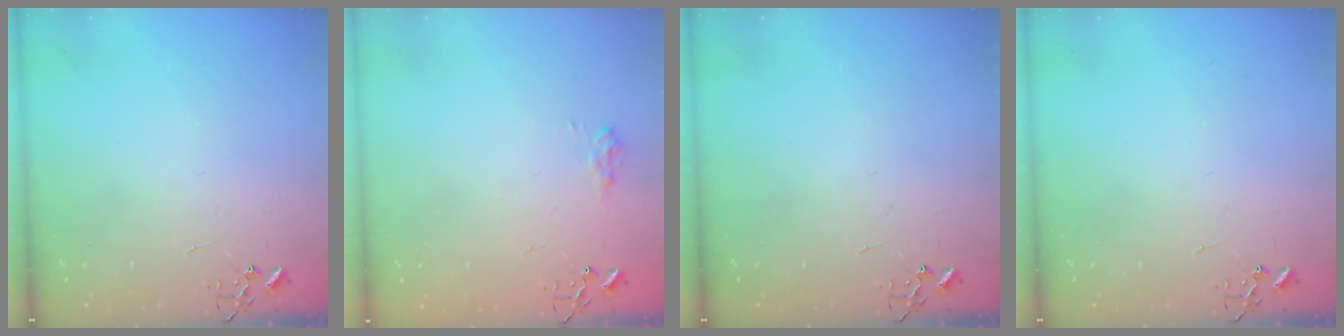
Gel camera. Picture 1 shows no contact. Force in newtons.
{"total": 7.7, "press": 7.7, "slide": 0.4}
{"total": 0.0}
{"total": 0.0}